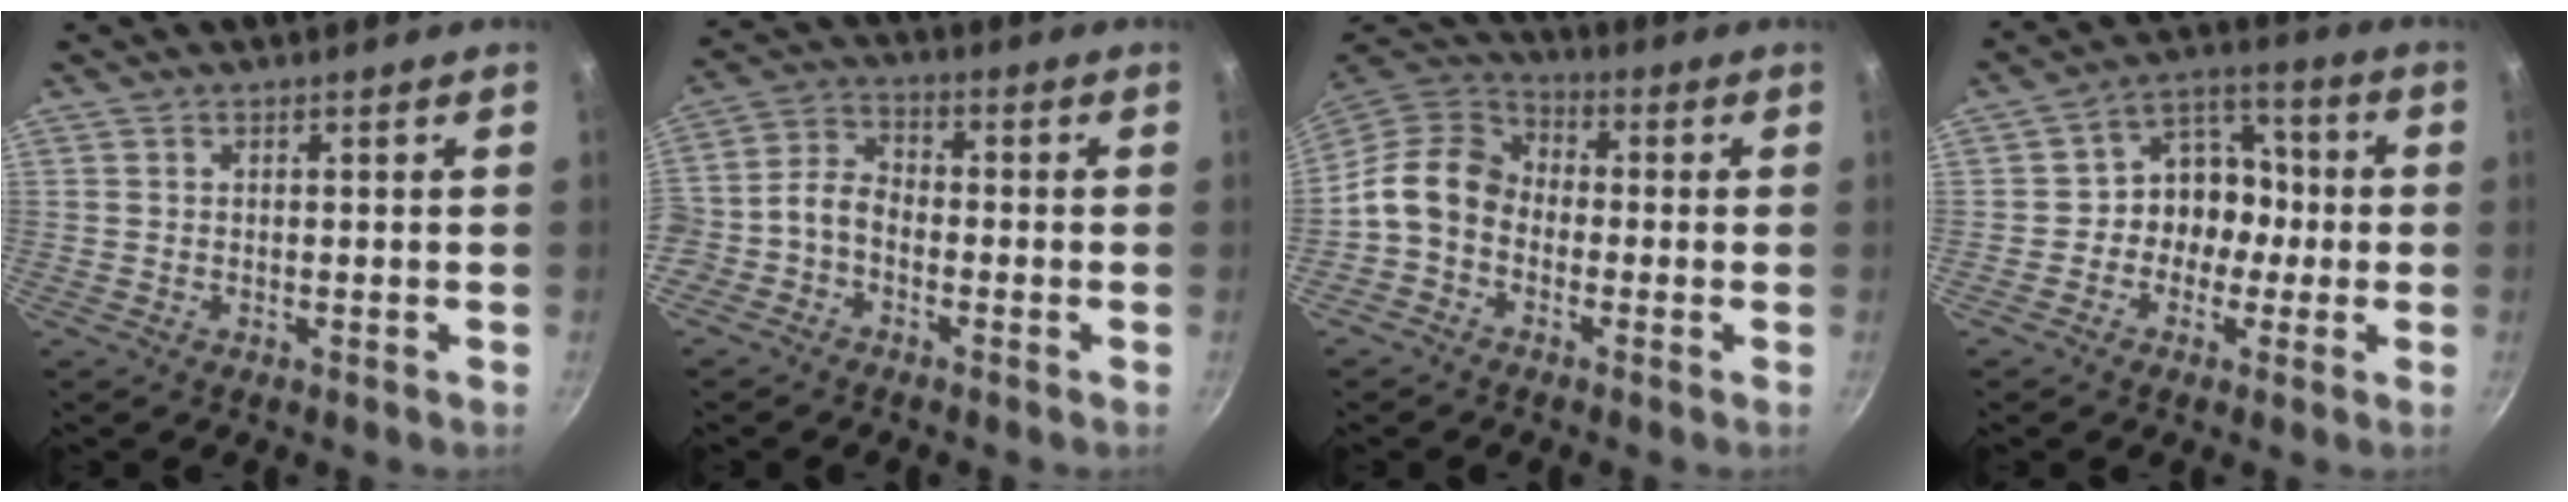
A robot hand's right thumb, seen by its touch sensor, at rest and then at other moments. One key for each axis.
{"total": 5.7, "fx": -2.4, "fy": 3.9, "fz": 3.4, "tx": -0.066, "ty": 0.037, "tz": -0.062}
{"total": 10.5, "fx": -2.3, "fy": 8.2, "fz": 6.1, "tx": -0.089, "ty": 0.042, "tz": -0.069}
{"total": 9.7, "fx": -1.5, "fy": 8.2, "fz": 4.9, "tx": -0.018, "ty": 0.040, "tz": -0.039}